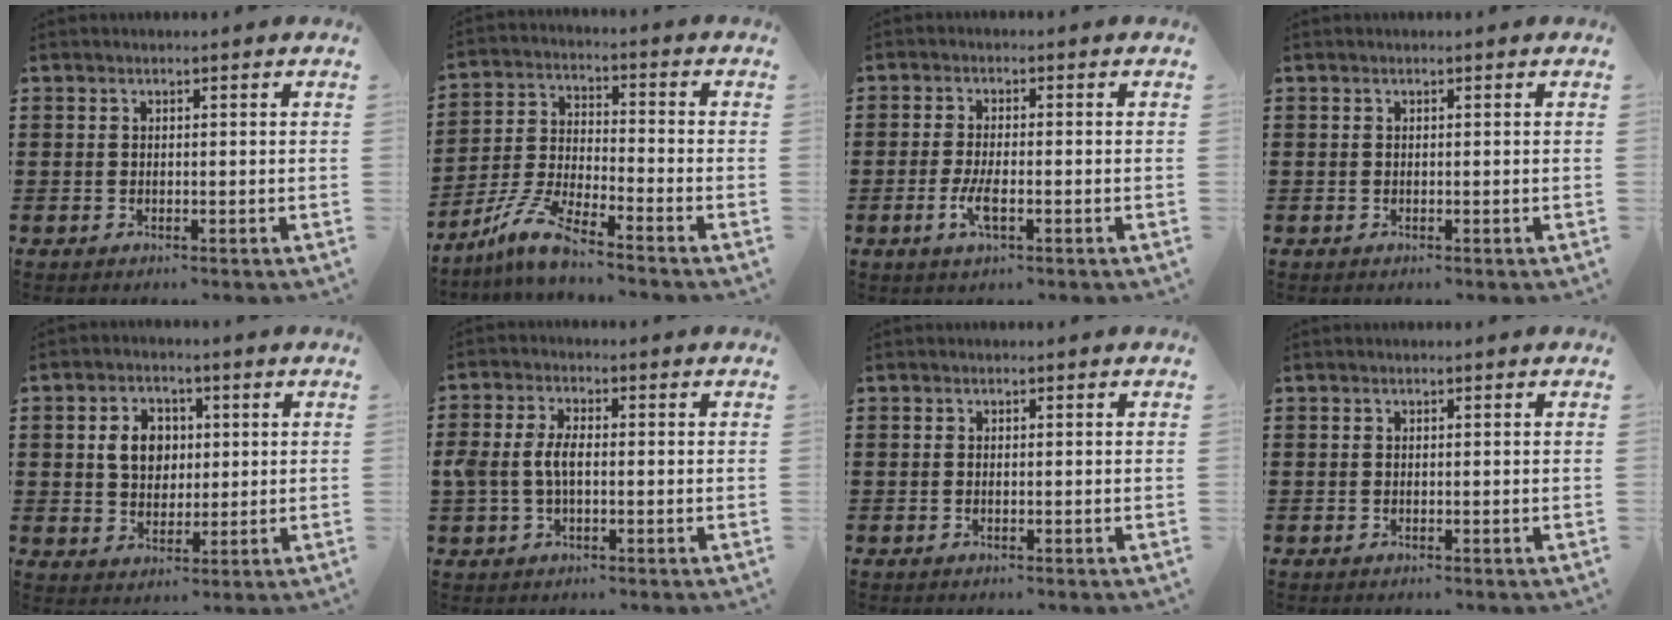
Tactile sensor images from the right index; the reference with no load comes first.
{"total": 7.9, "force": [-6.7, 0.4, 4.1], "torque": [-0.112, -0.013, -0.138]}
{"total": 4.0, "force": [-1.4, 1.1, 3.5], "torque": [-0.078, -0.005, -0.031]}
{"total": 0.0}
{"total": 5.8, "force": [1.1, 4.6, 3.3], "torque": [-0.073, 0.014, 0.014]}
{"total": 4.6, "force": [-0.3, 2.4, 3.9], "torque": [-0.103, -0.004, -0.014]}
{"total": 0.0}
{"total": 0.0}